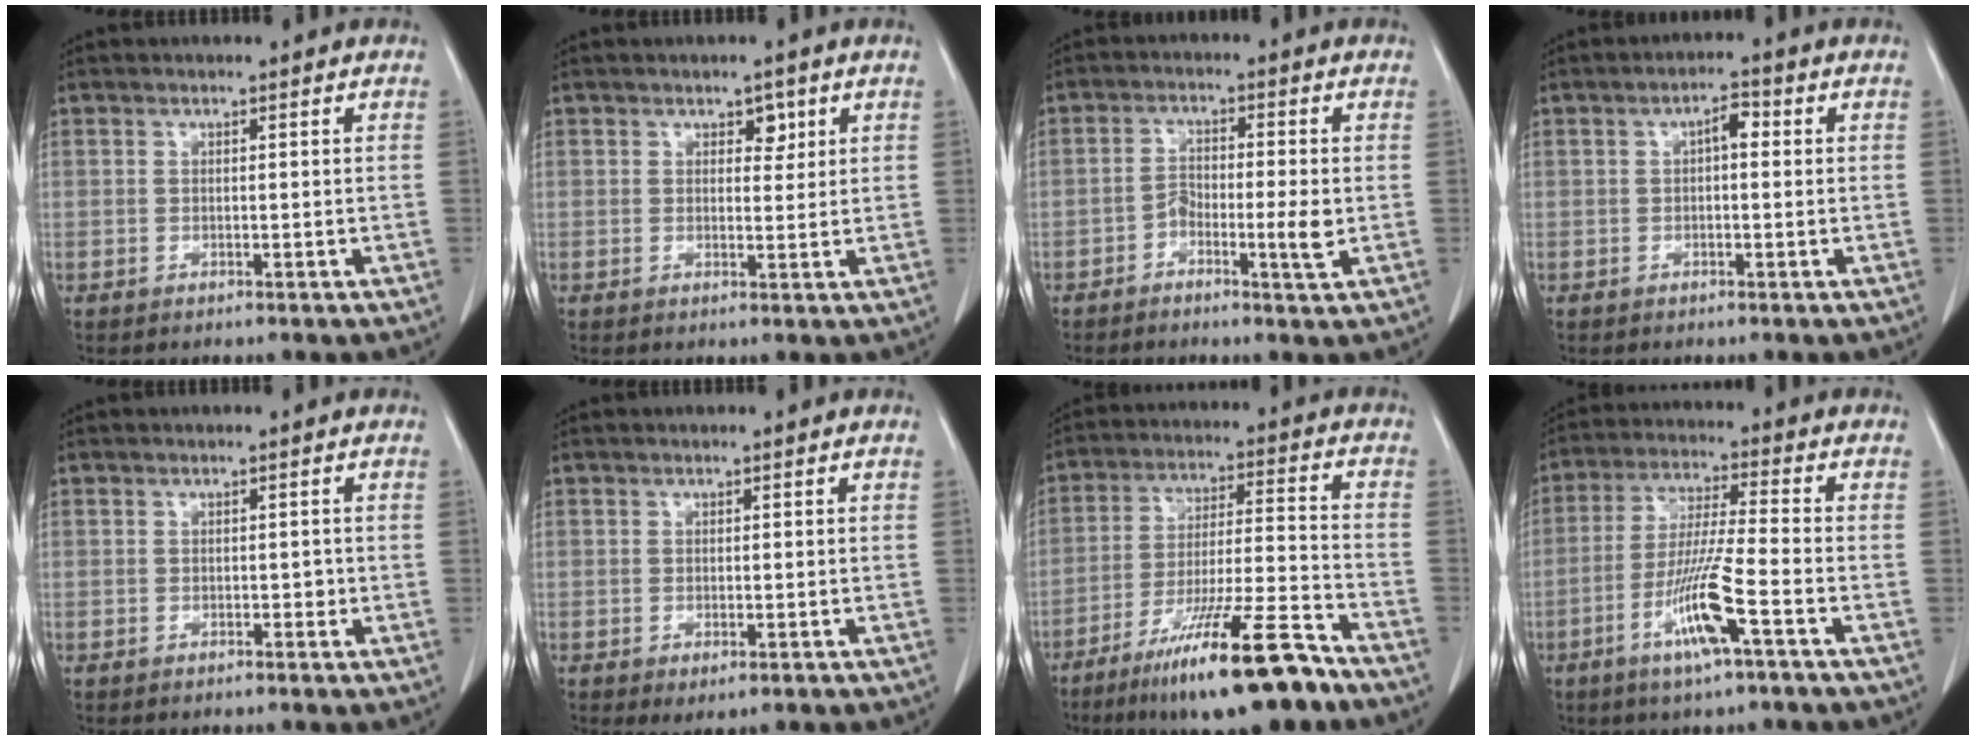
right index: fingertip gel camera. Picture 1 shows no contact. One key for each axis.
{"total": 2.3, "fx": 1.2, "fy": 1.5, "fz": 1.3, "tx": -0.008, "ty": 0.000, "tz": 0.017}
{"total": 4.5, "fx": -1.5, "fy": 0.9, "fz": 4.1, "tx": -0.072, "ty": 0.003, "tz": -0.027}
{"total": 2.9, "fx": 0.5, "fy": 1.2, "fz": 2.6, "tx": -0.042, "ty": 0.015, "tz": 0.006}
{"total": 0.7, "fx": -0.1, "fy": 0.5, "fz": 0.5, "tx": -0.005, "ty": 0.001, "tz": -0.002}
{"total": 1.7, "fx": -0.6, "fy": 0.8, "fz": 1.4, "tx": -0.021, "ty": -0.005, "tz": -0.002}
{"total": 17.6, "fx": -12.2, "fy": 1.5, "fz": 12.5, "tx": -0.193, "ty": -0.021, "tz": -0.208}
{"total": 10.2, "fx": -4.5, "fy": -0.2, "fz": 9.2, "tx": -0.180, "ty": -0.013, "tz": -0.088}